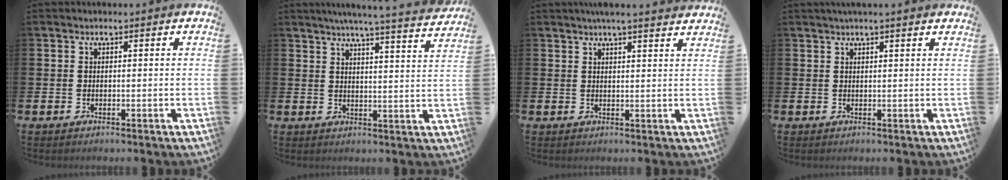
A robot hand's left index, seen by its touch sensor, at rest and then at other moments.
{"total": 5.7, "force": [5.4, -1.0, 1.6], "torque": [-0.034, -0.035, 0.090]}
{"total": 3.5, "force": [3.4, -0.2, 0.8], "torque": [-0.018, -0.014, 0.060]}
{"total": 1.5, "force": [1.4, -0.1, 0.7], "torque": [-0.010, 0.000, 0.025]}